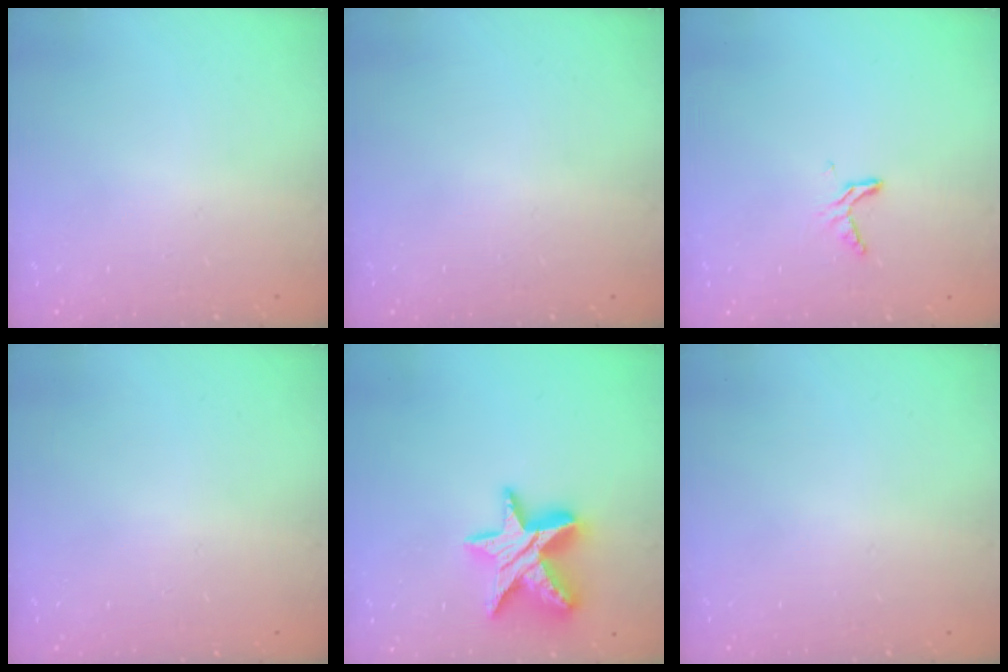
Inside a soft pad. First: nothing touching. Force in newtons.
{"total": 0.0}
{"total": 4.9, "press": 4.9, "slide": 0.3}
{"total": 0.0}
{"total": 16.8, "press": 16.8, "slide": 1.2}
{"total": 0.0}